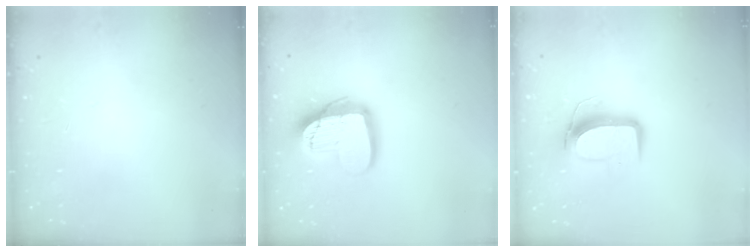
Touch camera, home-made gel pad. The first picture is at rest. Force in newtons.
{"total": 16.3, "press": 16.3, "slide": 1.3}
{"total": 10.2, "press": 10.2, "slide": 0.8}